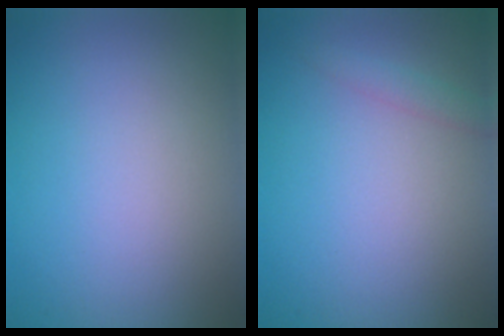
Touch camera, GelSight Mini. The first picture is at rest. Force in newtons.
{"total": 1.2, "press": 1.2, "slide": 0.0}